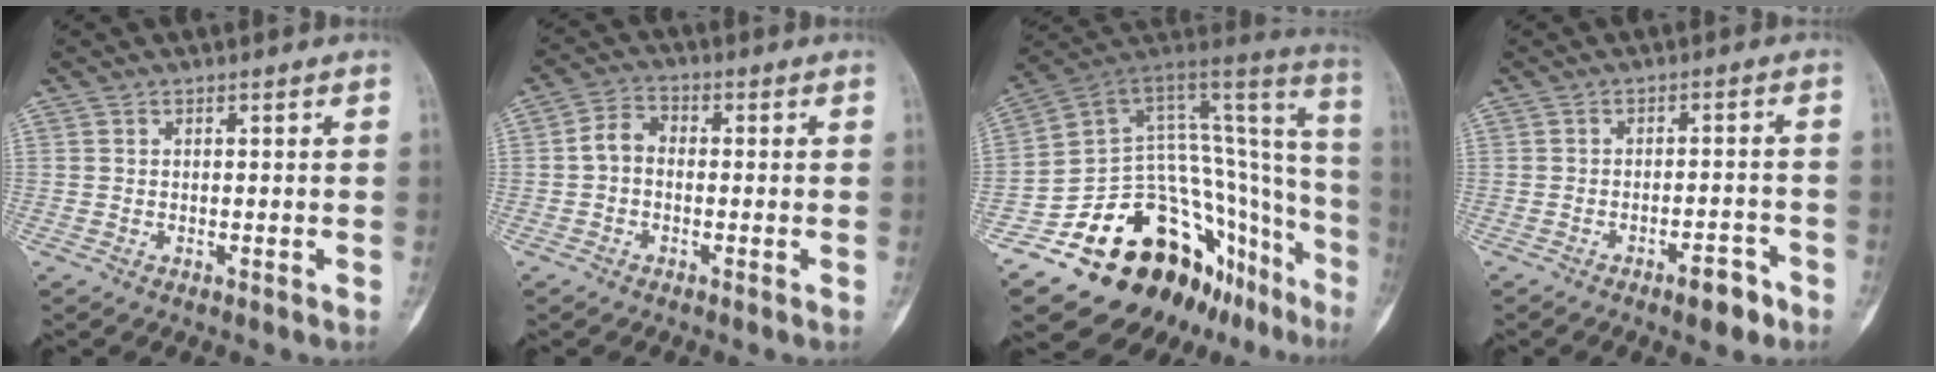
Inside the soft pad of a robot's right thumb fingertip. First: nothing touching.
{"total": 4.7, "force": [-0.6, 3.5, 3.0], "torque": [-0.047, 0.017, -0.023]}
{"total": 27.9, "force": [-17.1, 15.0, 16.2], "torque": [-0.105, 0.145, -0.231]}
{"total": 4.7, "force": [-3.1, 1.7, 3.2], "torque": [-0.038, 0.022, -0.042]}